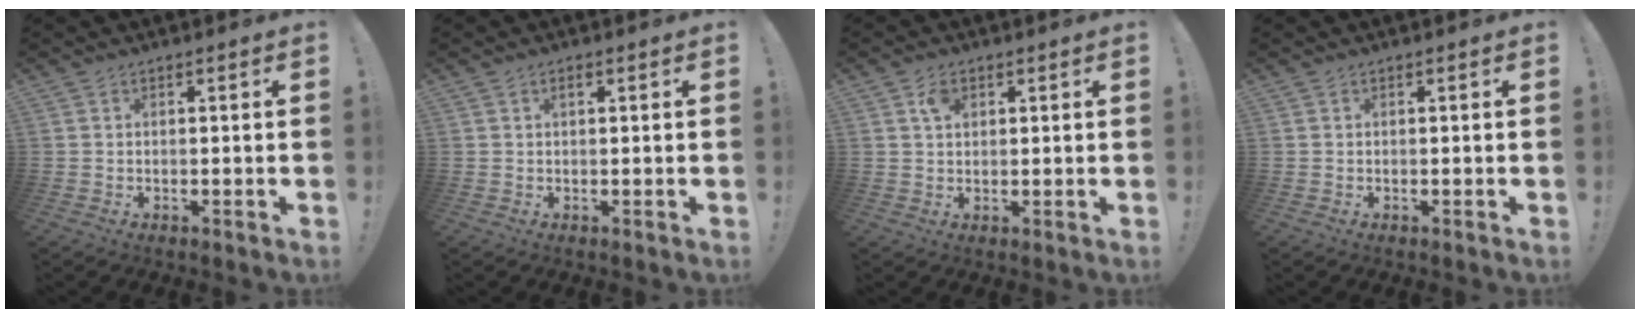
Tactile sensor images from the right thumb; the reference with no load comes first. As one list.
[{"total": 1.2, "force": [0.5, 0.4, 1.0], "torque": [-0.022, 0.004, 0.008]}, {"total": 3.7, "force": [1.7, 2.4, 2.2], "torque": [-0.039, 0.000, 0.031]}, {"total": 0.0}]